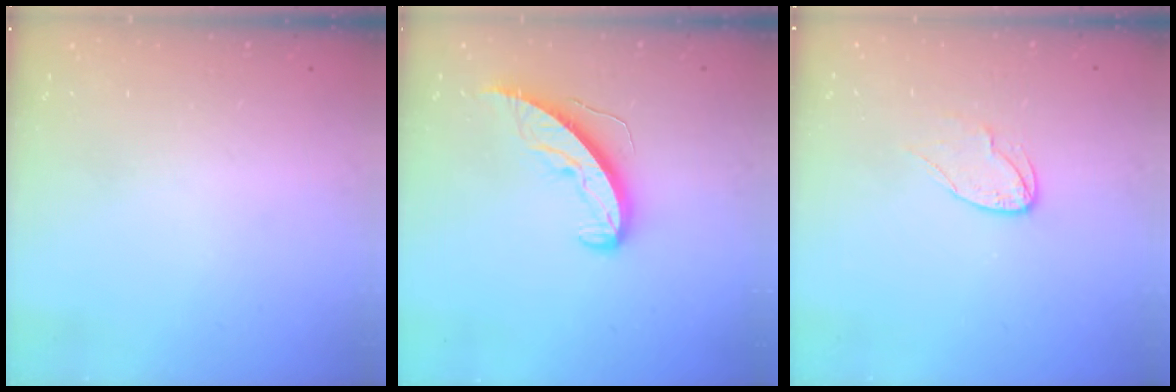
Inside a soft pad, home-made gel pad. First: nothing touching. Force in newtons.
{"total": 10.7, "press": 10.6, "slide": 0.9}
{"total": 6.0, "press": 6.0, "slide": 0.5}